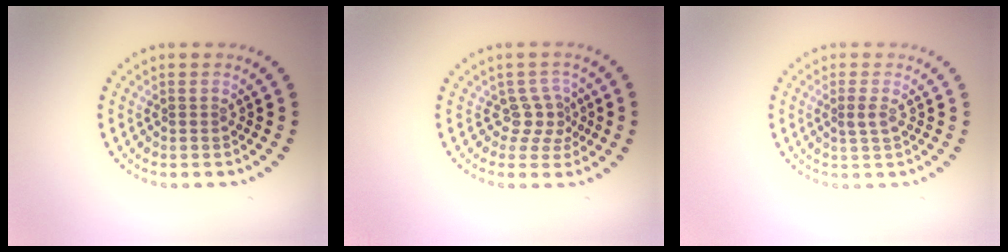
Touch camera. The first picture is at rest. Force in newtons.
{"total": 2.2, "press": 1.5, "slide": 1.7}
{"total": 1.2, "press": 1.0, "slide": 0.6}